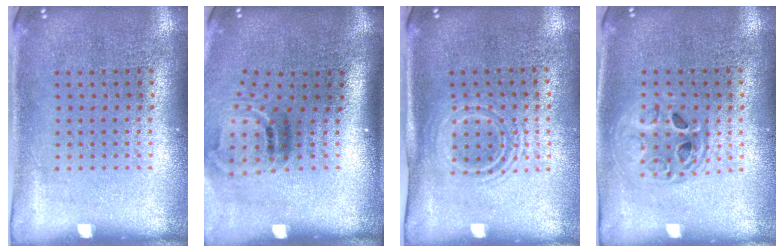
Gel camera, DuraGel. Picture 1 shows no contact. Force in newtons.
{"total": 2.0, "press": 1.2, "slide": 1.6}
{"total": 1.5, "press": 1.2, "slide": 1.0}
{"total": 1.5, "press": 1.3, "slide": 0.7}